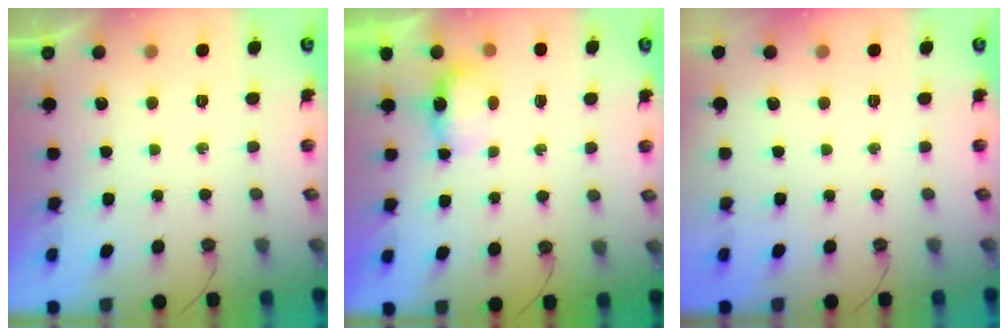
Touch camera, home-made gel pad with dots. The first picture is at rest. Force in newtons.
{"total": 4.3, "press": 4.2, "slide": 0.7}
{"total": 0.0}